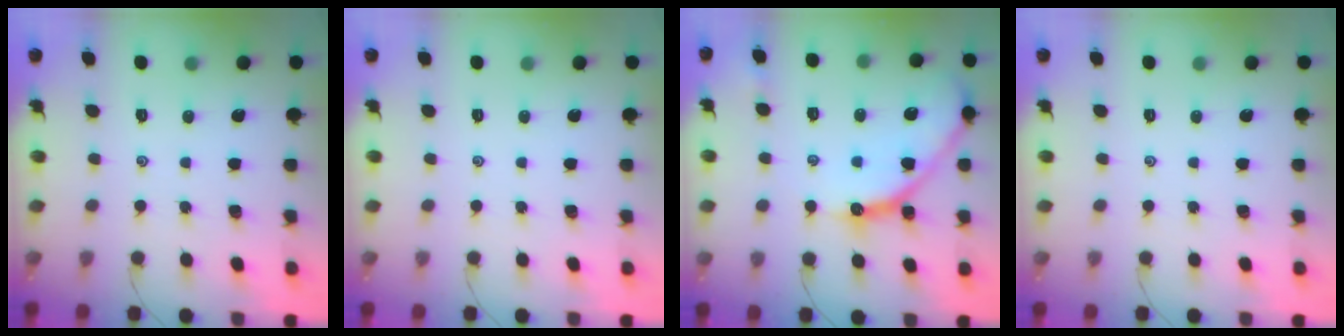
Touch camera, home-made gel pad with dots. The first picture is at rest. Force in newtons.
{"total": 0.0}
{"total": 15.1, "press": 15.0, "slide": 1.3}
{"total": 0.0}